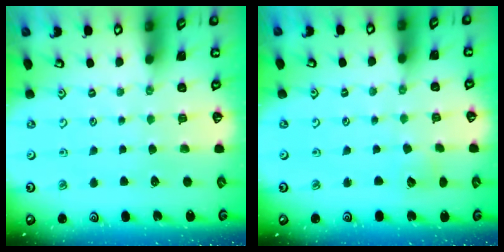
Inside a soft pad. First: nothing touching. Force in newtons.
{"total": 3.5, "press": 3.5, "slide": 0.4}